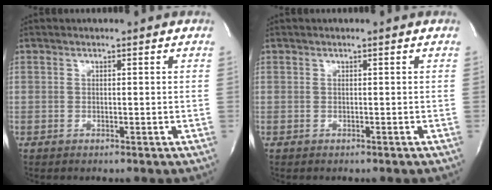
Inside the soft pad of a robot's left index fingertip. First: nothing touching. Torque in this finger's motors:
{"motor_torque": [0.07, 0.01, -0.03, -0.01]}